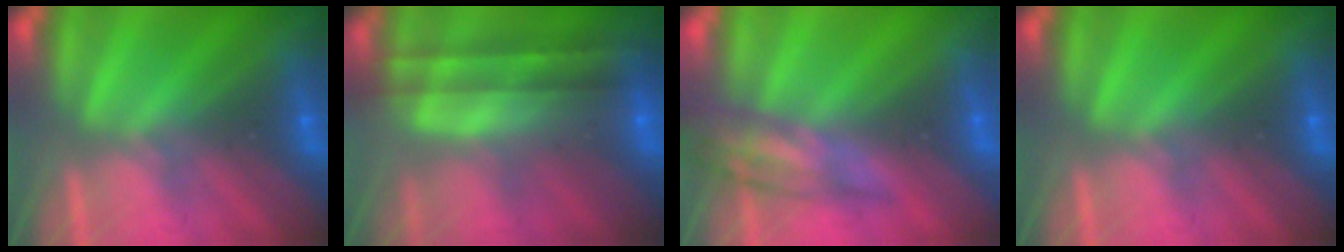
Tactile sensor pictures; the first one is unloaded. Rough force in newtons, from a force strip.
{"total": 6.3}
{"total": 2.5}
{"total": 0.0}